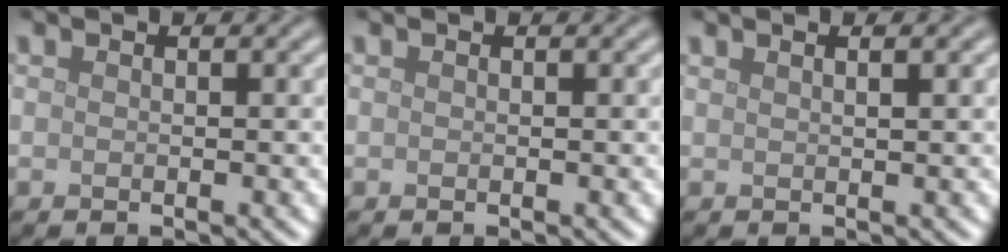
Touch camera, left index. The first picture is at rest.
{"total": 0.0}
{"total": 1.7, "force": [1.0, 0.6, 1.2], "torque": [-0.005, -0.001, 0.002]}